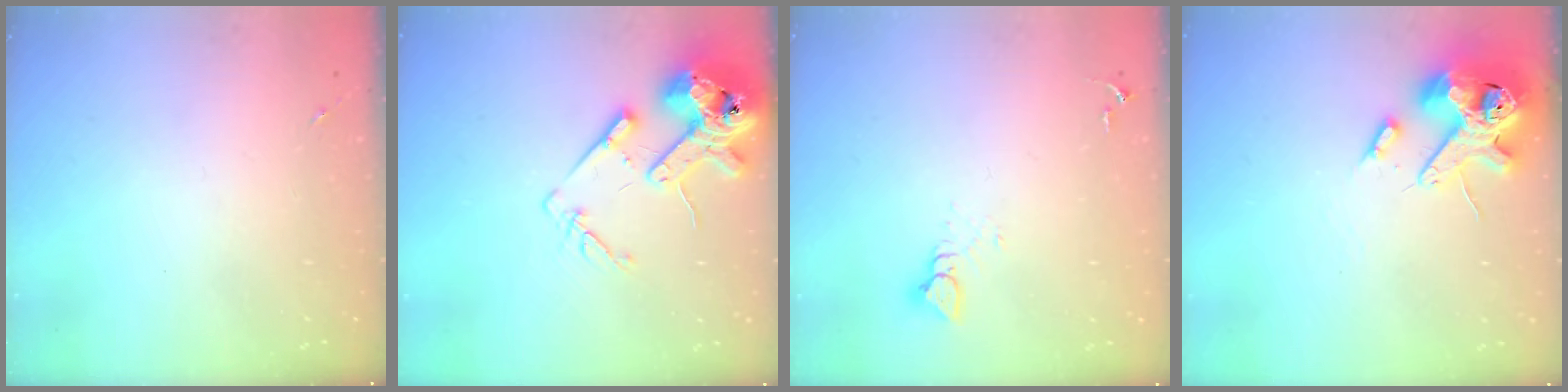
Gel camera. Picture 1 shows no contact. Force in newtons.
{"total": 16.1, "press": 15.9, "slide": 2.4}
{"total": 3.5, "press": 3.5, "slide": 0.2}
{"total": 14.2, "press": 14.0, "slide": 2.3}